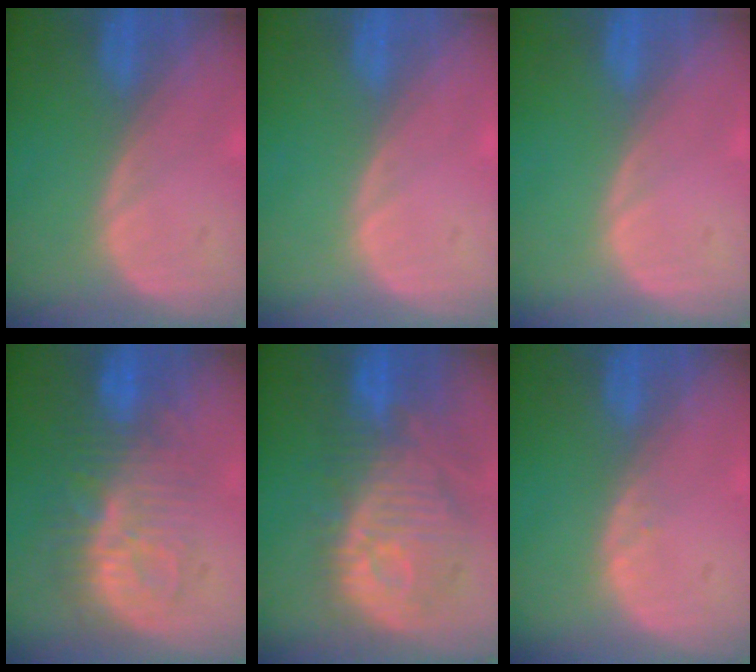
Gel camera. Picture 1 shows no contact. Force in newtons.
{"total": 0.0}
{"total": 0.0}
{"total": 9.6, "press": 9.1, "slide": 2.9}
{"total": 12.2, "press": 10.9, "slide": 5.4}
{"total": 0.7, "press": 0.6, "slide": 0.2}